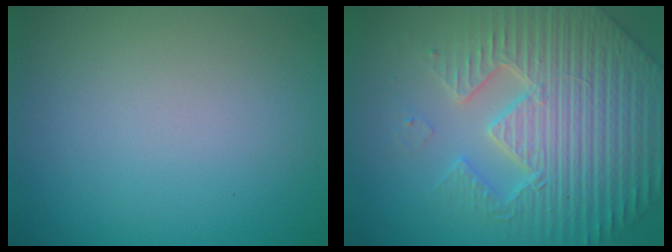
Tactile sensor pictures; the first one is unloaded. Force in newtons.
{"total": 7.6, "press": 7.4, "slide": 1.9}